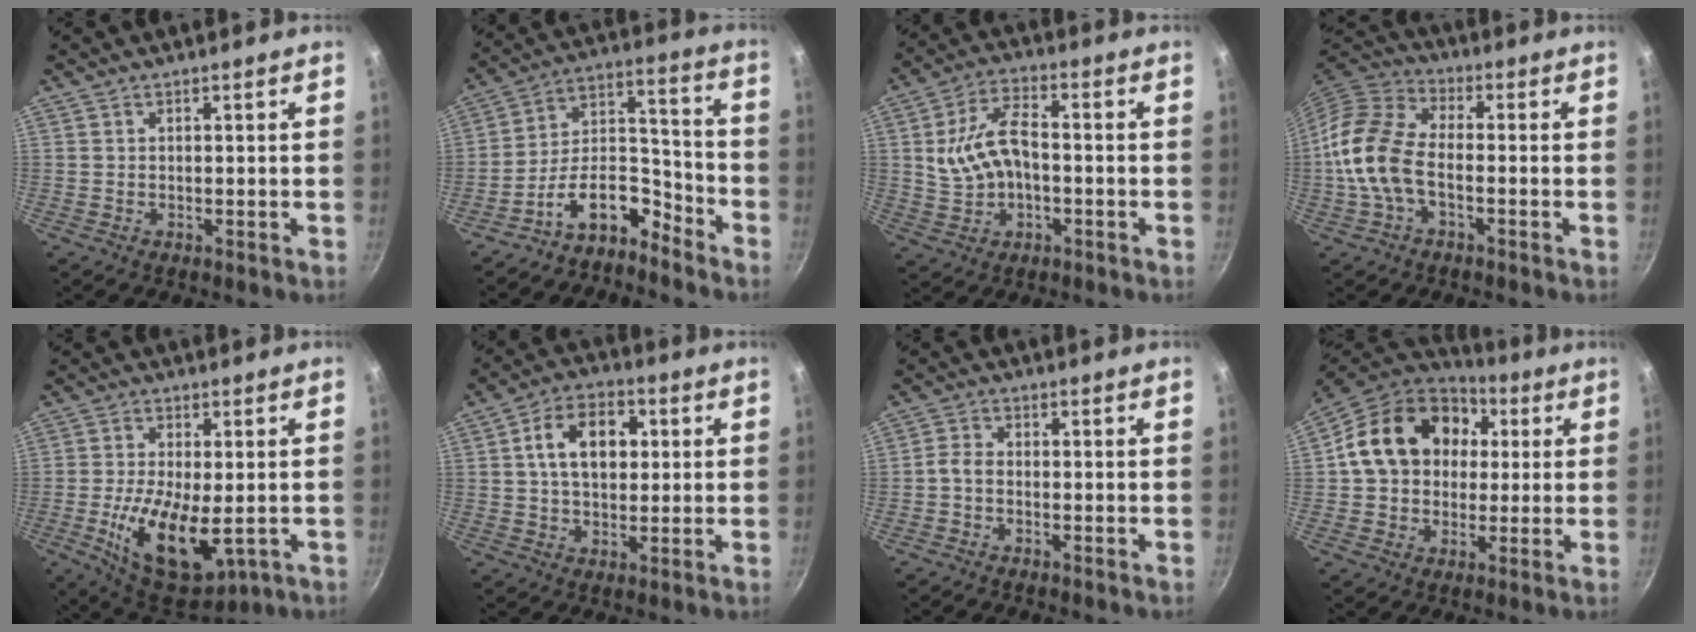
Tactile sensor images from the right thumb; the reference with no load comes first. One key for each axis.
{"total": 11.3, "fx": -8.6, "fy": 5.1, "fz": 5.3, "tx": -0.068, "ty": 0.111, "tz": -0.165}
{"total": 10.8, "fx": -0.5, "fy": 6.5, "fz": 8.6, "tx": -0.157, "ty": 0.032, "tz": -0.009}
{"total": 12.6, "fx": -2.4, "fy": 7.1, "fz": 10.1, "tx": -0.196, "ty": 0.036, "tz": -0.064}
{"total": 15.0, "fx": -2.9, "fy": 7.2, "fz": 12.8, "tx": -0.213, "ty": -0.005, "tz": -0.038}
{"total": 11.5, "fx": 2.1, "fy": 7.8, "fz": 8.2, "tx": -0.106, "ty": 0.013, "tz": 0.023}
{"total": 2.6, "fx": -1.2, "fy": 1.7, "fz": 1.5, "tx": -0.037, "ty": 0.017, "tz": -0.032}
{"total": 20.2, "fx": 3.9, "fy": 16.0, "fz": 11.8, "tx": -0.186, "ty": 0.031, "tz": 0.057}